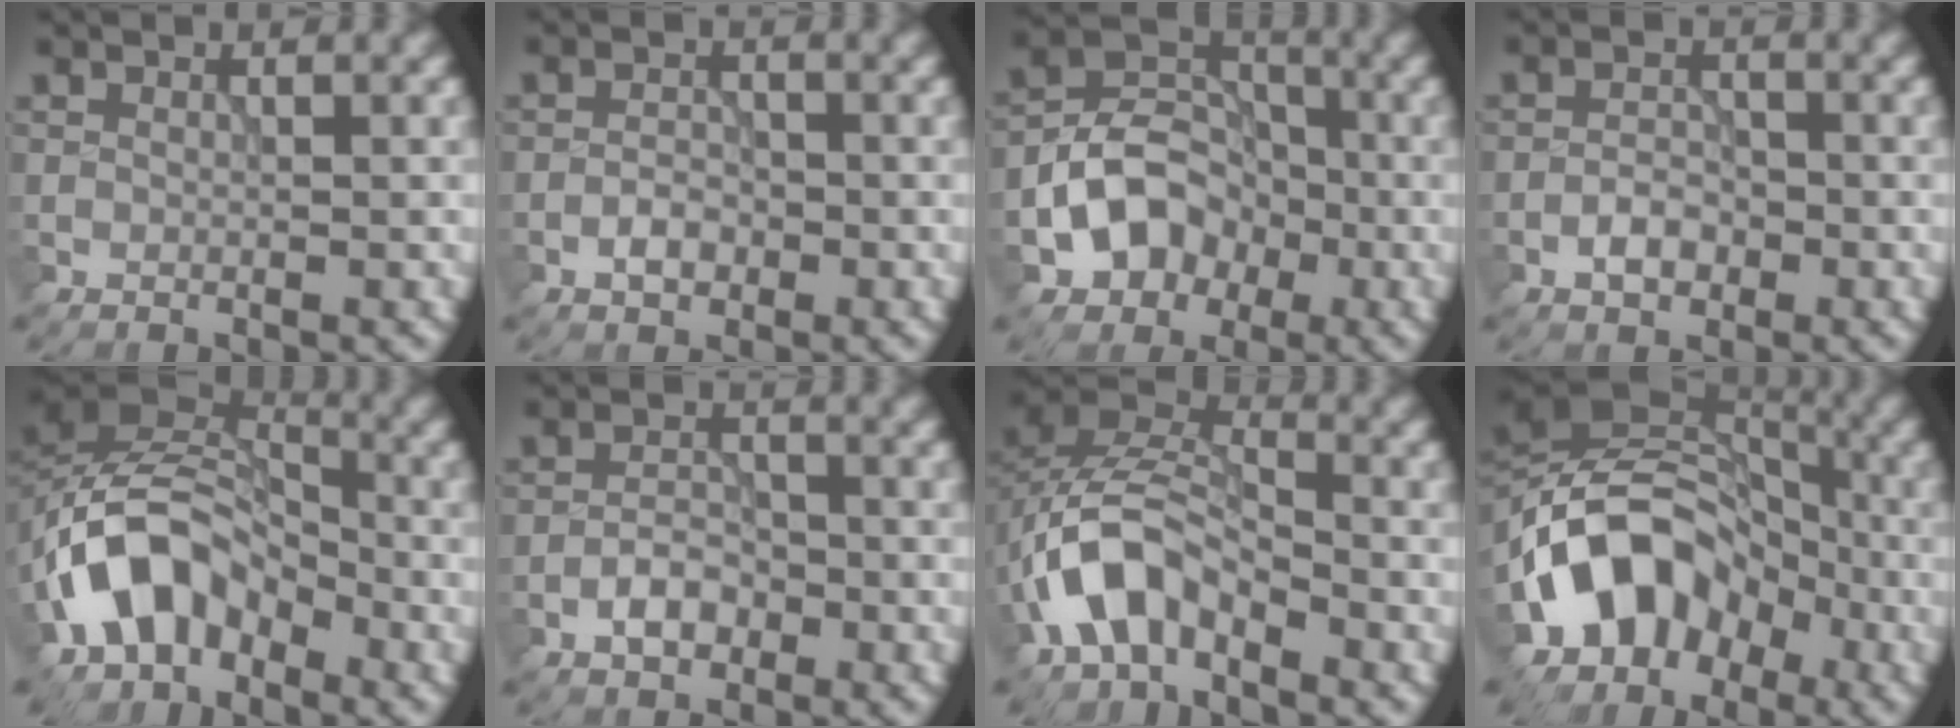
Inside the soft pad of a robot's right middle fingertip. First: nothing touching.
{"total": 2.0, "force": [-1.0, 1.1, 1.3], "torque": [-0.020, 0.004, -0.021]}
{"total": 6.1, "force": [-2.5, 4.8, 2.9], "torque": [-0.034, 0.008, -0.048]}
{"total": 2.3, "force": [-1.2, 1.4, 1.5], "torque": [-0.023, 0.006, -0.024]}
{"total": 7.8, "force": [-3.8, 5.0, 4.6], "torque": [-0.077, 0.011, -0.085]}
{"total": 2.8, "force": [-1.5, 1.6, 1.8], "torque": [-0.027, 0.008, -0.029]}
{"total": 6.4, "force": [-2.9, 3.8, 4.2], "torque": [-0.076, 0.012, -0.065]}
{"total": 10.3, "force": [-4.4, 7.8, 5.1], "torque": [-0.069, 0.016, -0.099]}